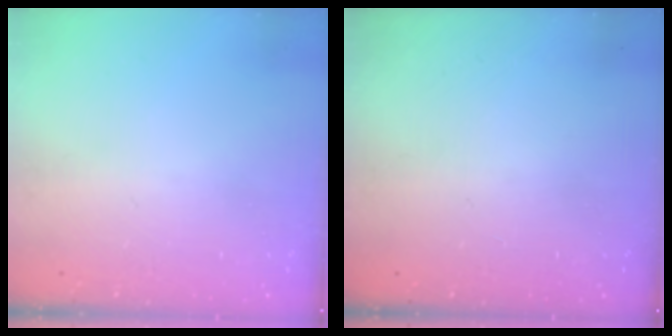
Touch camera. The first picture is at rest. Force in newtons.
{"total": 0.0}